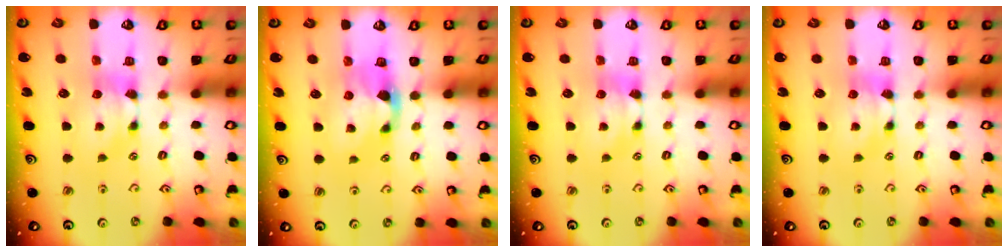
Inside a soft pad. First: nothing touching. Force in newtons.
{"total": 2.3, "press": 1.9, "slide": 1.2}
{"total": 0.0}
{"total": 0.0}